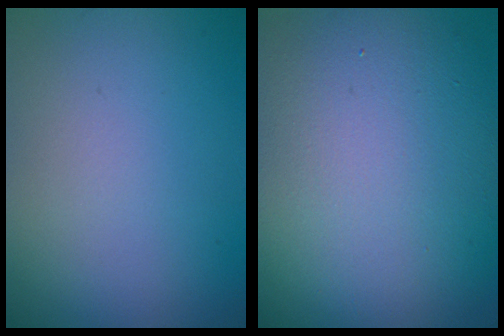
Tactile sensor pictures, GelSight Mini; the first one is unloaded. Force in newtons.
{"total": 15.1, "press": 15.1, "slide": 1.4}